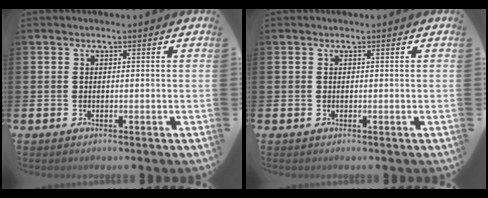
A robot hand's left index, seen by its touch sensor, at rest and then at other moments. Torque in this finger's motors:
{"motor_torque": [-0.01, -0.12, 0.04, -0.01]}